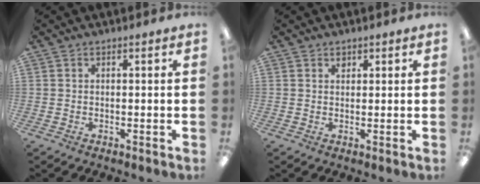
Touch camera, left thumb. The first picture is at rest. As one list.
[{"total": 1.3, "force": [1.0, 0.8, 0.3], "torque": [0.002, -0.003, 0.016]}]